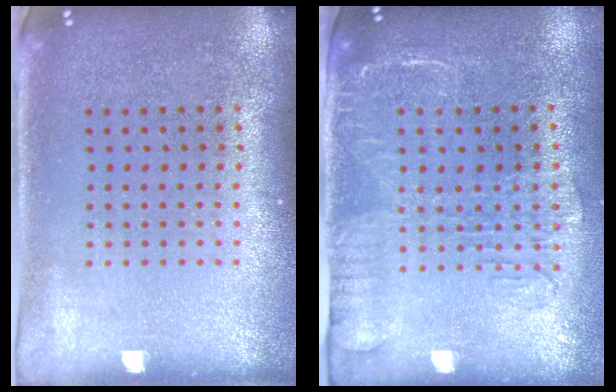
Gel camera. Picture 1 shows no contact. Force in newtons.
{"total": 1.9, "press": 1.6, "slide": 1.0}